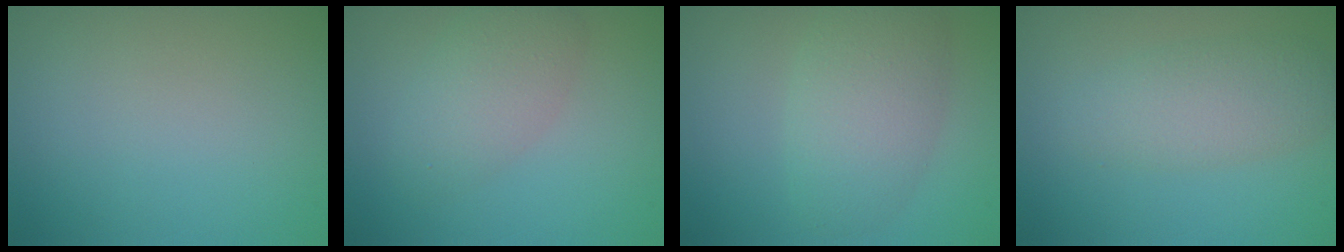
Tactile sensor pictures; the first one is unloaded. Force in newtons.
{"total": 4.6, "press": 4.6, "slide": 0.1}
{"total": 4.9, "press": 4.8, "slide": 0.2}
{"total": 2.2, "press": 2.2, "slide": 0.2}